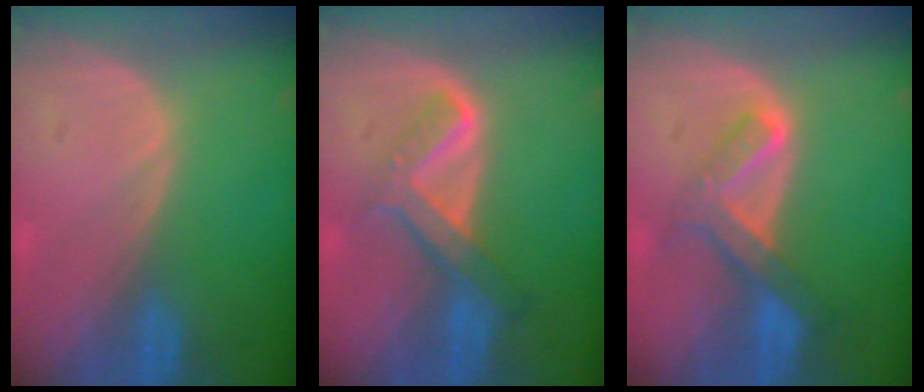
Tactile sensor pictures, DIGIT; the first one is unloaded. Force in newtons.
{"total": 6.8, "press": 5.7, "slide": 3.7}
{"total": 6.6, "press": 5.8, "slide": 3.0}